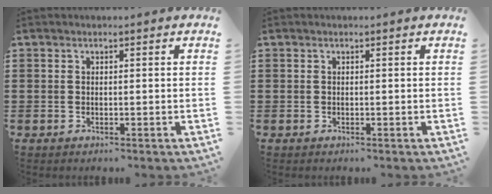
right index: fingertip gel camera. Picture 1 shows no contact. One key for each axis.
{"total": 0.0}